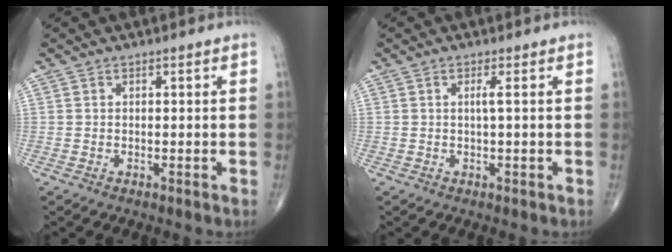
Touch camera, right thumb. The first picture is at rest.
{"total": 1.2, "force": [0.1, -0.3, 1.2], "torque": [-0.029, -0.001, 0.002]}